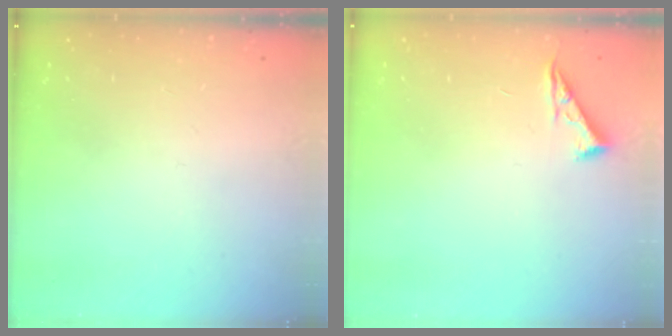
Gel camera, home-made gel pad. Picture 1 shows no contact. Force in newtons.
{"total": 4.3, "press": 4.3, "slide": 0.6}